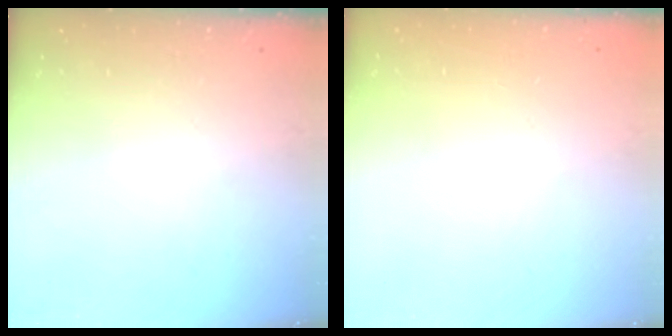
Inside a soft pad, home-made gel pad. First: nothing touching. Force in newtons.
{"total": 0.0}